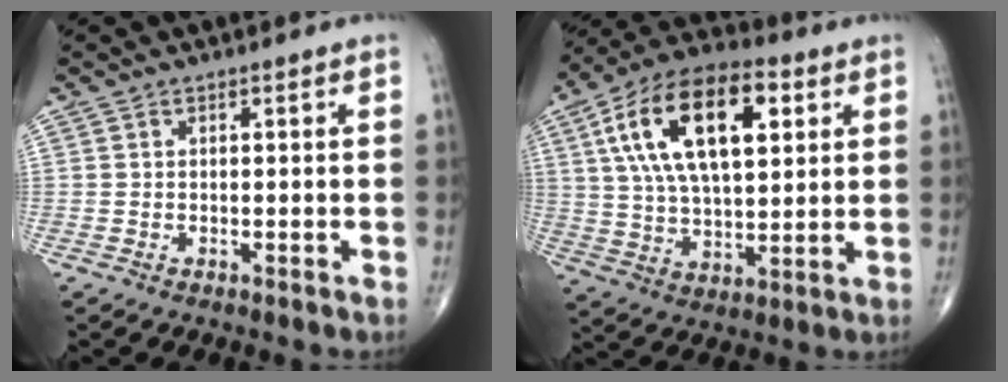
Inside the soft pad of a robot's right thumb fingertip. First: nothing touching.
{"total": 21.4, "force": [6.8, 10.5, 17.4], "torque": [-0.297, 0.001, 0.114]}